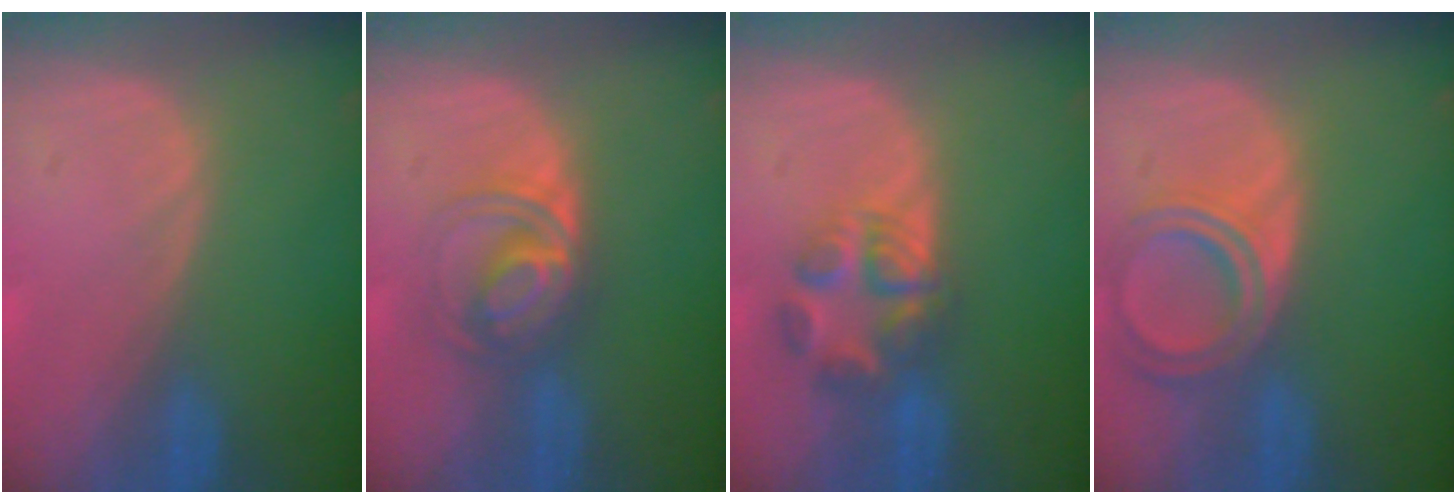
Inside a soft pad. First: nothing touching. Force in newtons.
{"total": 6.0, "press": 5.6, "slide": 2.1}
{"total": 5.8, "press": 5.8, "slide": 0.8}
{"total": 6.5, "press": 5.9, "slide": 2.8}